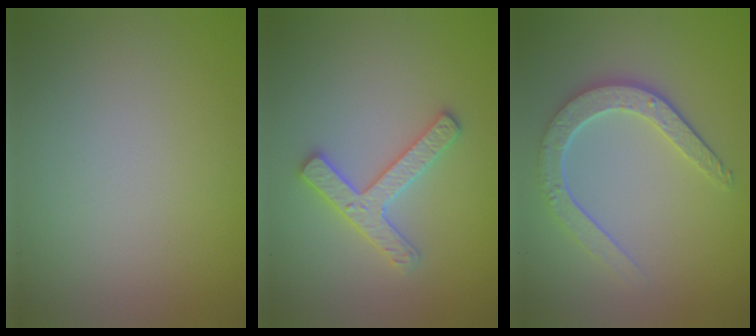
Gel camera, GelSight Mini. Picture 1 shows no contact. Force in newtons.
{"total": 2.8, "press": 2.8, "slide": 0.6}
{"total": 4.5, "press": 3.6, "slide": 2.7}